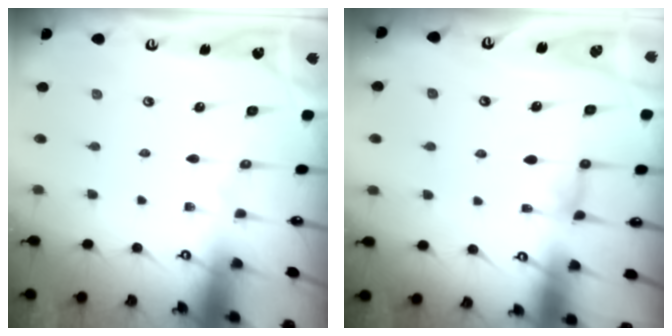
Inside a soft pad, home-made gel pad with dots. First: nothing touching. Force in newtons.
{"total": 1.3, "press": 1.2, "slide": 0.4}